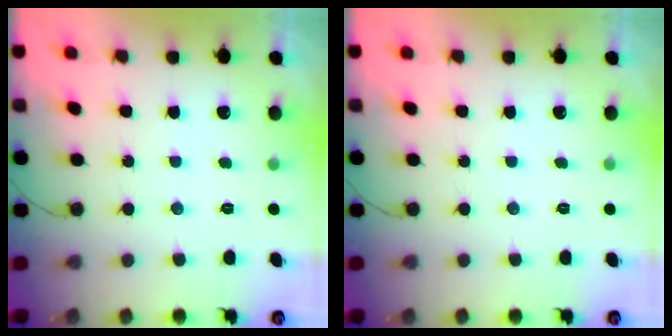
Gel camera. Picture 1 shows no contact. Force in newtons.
{"total": 0.0}